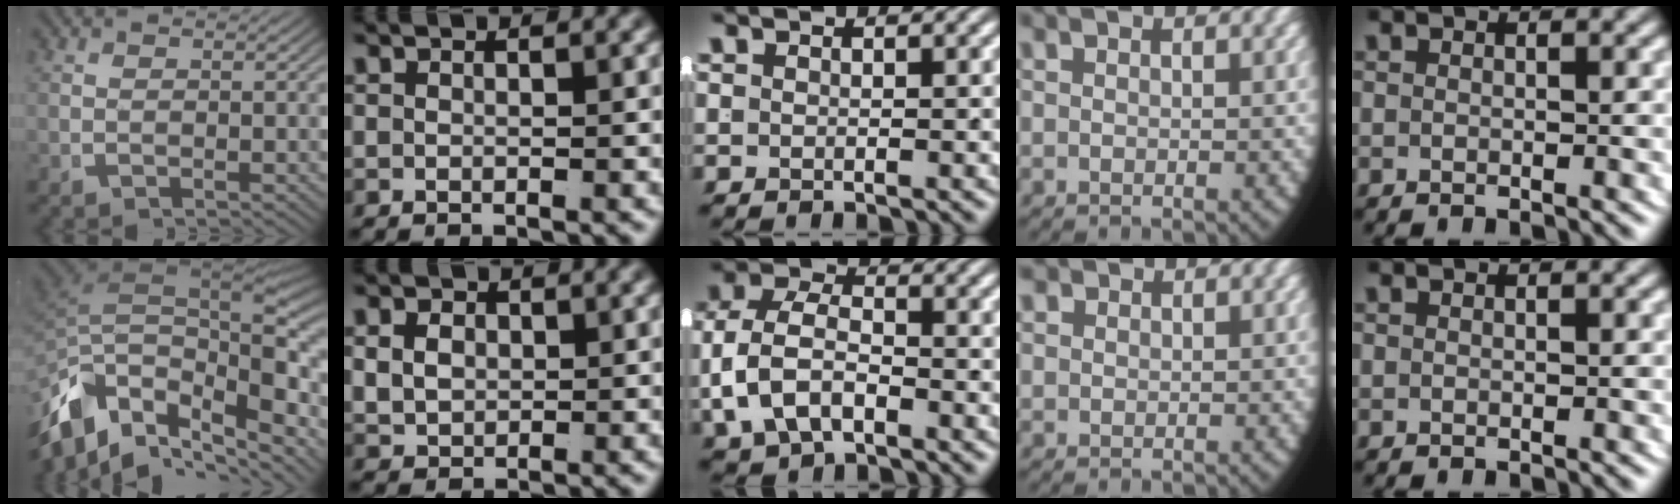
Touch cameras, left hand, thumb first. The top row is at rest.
{"thumb": {"total": 18.9, "force": [-1.7, 11.8, 14.6], "torque": [-0.274, -0.037, -0.013]}, "index": {"total": 2.5, "force": [0.6, 2.0, 1.4], "torque": [-0.030, -0.013, 0.025]}, "middle": {"total": 6.0, "force": [-0.9, 4.4, 4.1], "torque": [-0.095, -0.024, -0.002]}, "ring": {"total": 1.1, "force": [0.7, 0.7, 0.4], "torque": [-0.018, -0.006, 0.021]}}